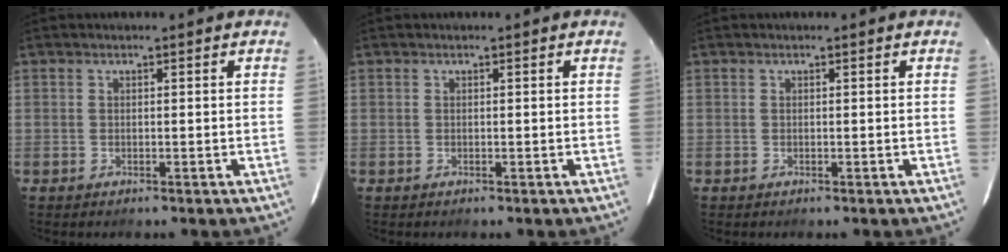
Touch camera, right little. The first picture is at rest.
{"total": 0.0}
{"total": 0.0}